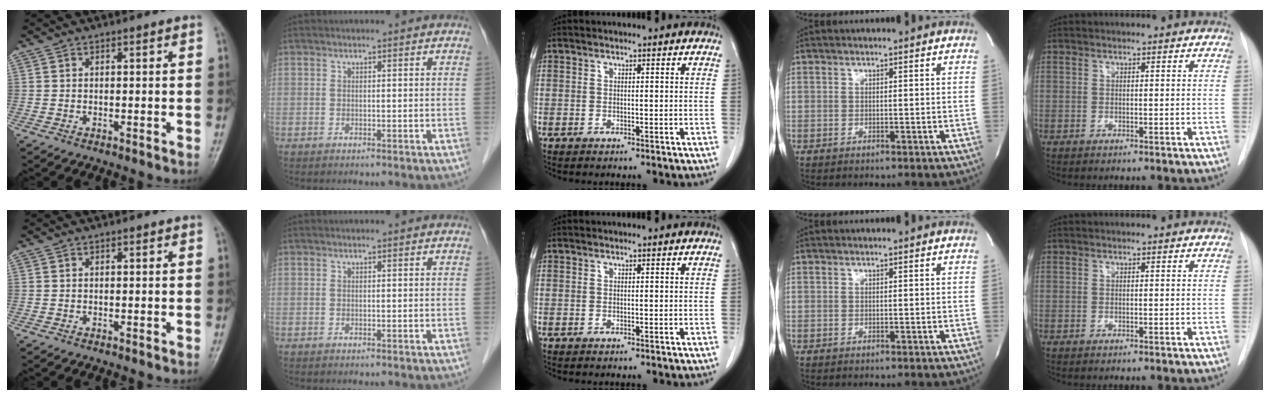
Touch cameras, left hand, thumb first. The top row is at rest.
{}